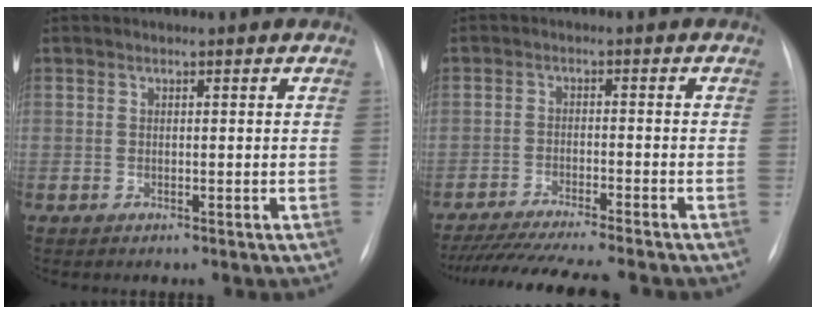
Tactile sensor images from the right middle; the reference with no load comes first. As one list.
[{"total": 15.0, "force": [-13.3, 0.3, 6.9], "torque": [-0.109, -0.029, -0.198]}]